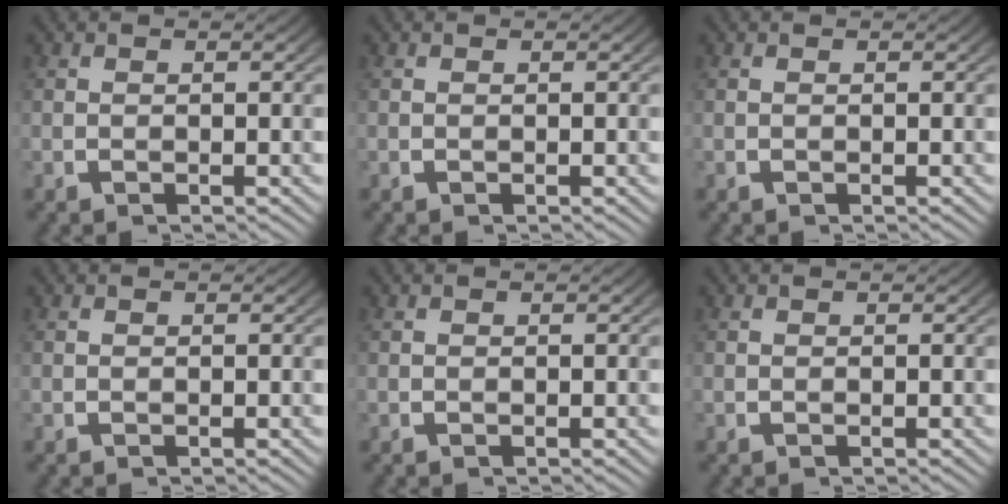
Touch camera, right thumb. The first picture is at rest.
{"total": 0.0}
{"total": 0.0}
{"total": 0.0}
{"total": 0.0}
{"total": 0.0}